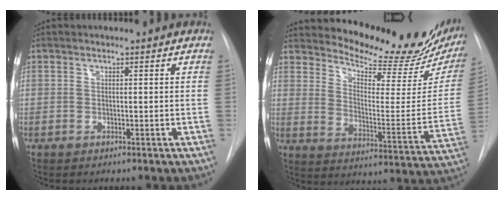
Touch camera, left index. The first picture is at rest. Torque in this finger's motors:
{"motor_torque": [0.87, -1.13, 0.37, 0.03]}